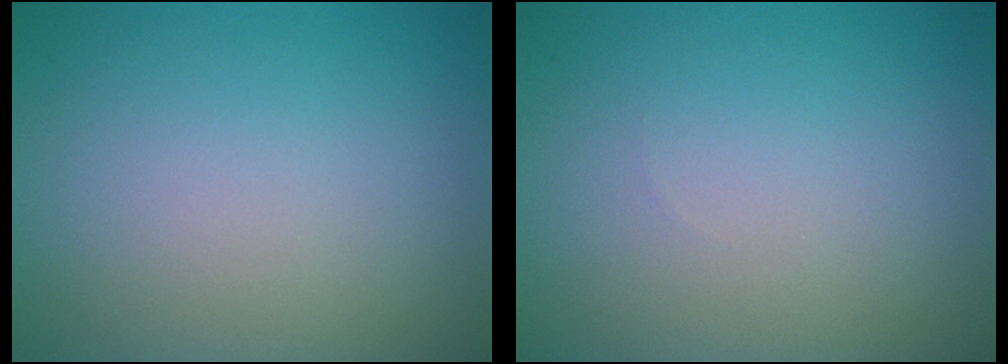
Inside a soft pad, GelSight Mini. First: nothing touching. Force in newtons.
{"total": 0.0}